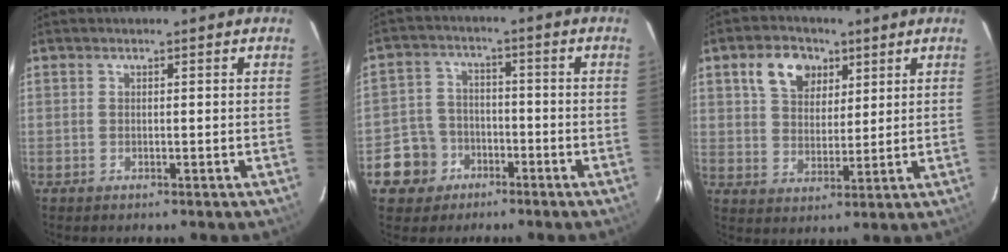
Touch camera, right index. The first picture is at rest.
{"total": 7.9, "force": [-3.8, 6.8, 1.1], "torque": [-0.054, 0.023, -0.056]}
{"total": 8.9, "force": [4.4, 6.1, 4.6], "torque": [-0.088, 0.022, 0.080]}